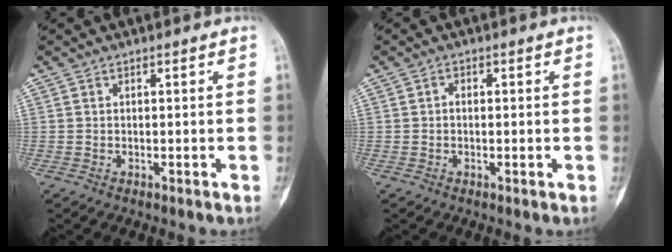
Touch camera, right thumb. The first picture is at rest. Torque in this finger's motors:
{"motor_torque": [-0.17, -0.13, 0.39, 0.11, 0.02]}